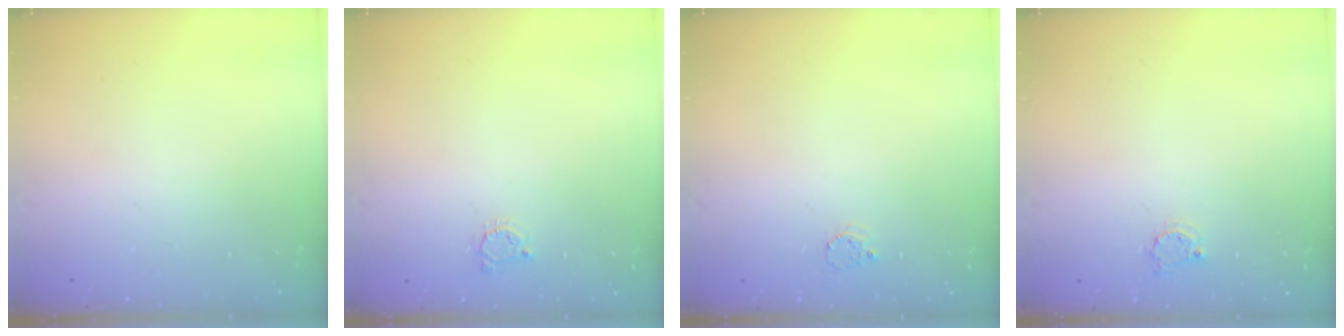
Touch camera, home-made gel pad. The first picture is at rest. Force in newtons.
{"total": 2.4, "press": 2.4, "slide": 0.3}
{"total": 2.4, "press": 2.4, "slide": 0.3}
{"total": 3.1, "press": 3.1, "slide": 0.3}